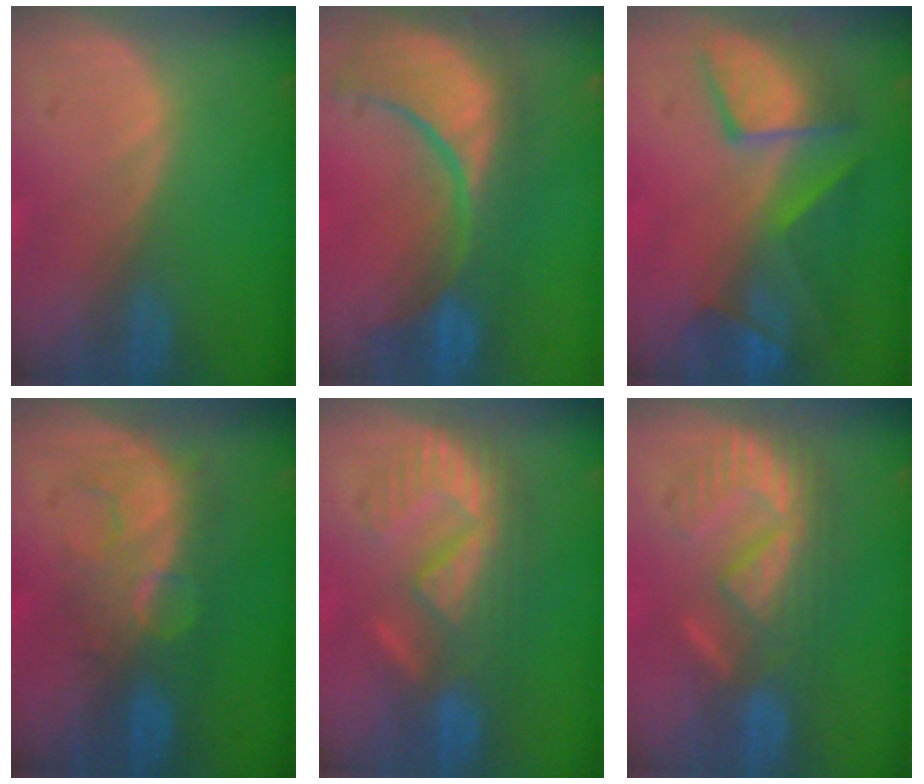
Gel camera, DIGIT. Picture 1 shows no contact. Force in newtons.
{"total": 11.9, "press": 10.8, "slide": 4.8}
{"total": 9.4, "press": 8.4, "slide": 4.2}
{"total": 7.9, "press": 7.5, "slide": 2.7}
{"total": 8.7, "press": 8.5, "slide": 1.6}
{"total": 8.4, "press": 8.2, "slide": 1.9}